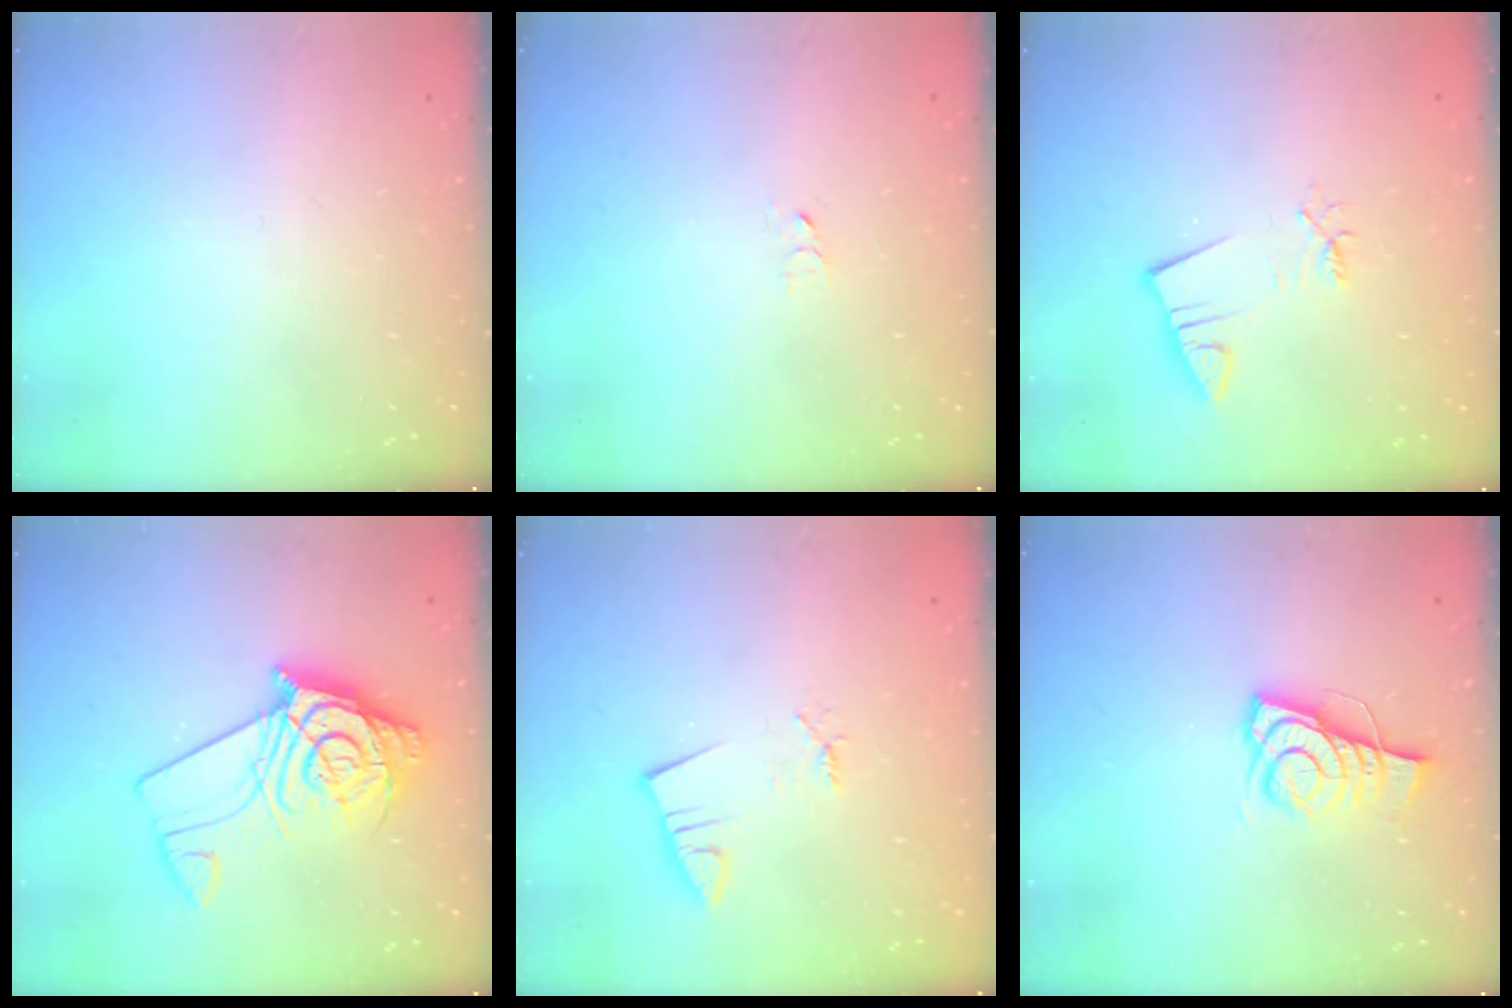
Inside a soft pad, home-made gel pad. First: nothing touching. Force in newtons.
{"total": 2.7, "press": 2.7, "slide": 0.2}
{"total": 2.8, "press": 2.8, "slide": 0.4}
{"total": 14.0, "press": 13.9, "slide": 1.6}
{"total": 1.4, "press": 1.4, "slide": 0.1}
{"total": 8.3, "press": 8.2, "slide": 0.4}